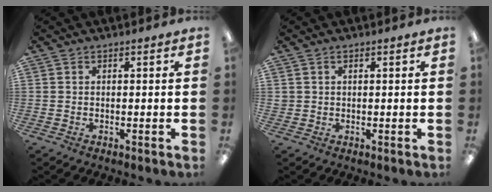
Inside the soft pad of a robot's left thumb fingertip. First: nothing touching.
{"total": 1.1, "force": [0.5, 0.9, 0.3], "torque": [-0.007, 0.005, 0.008]}